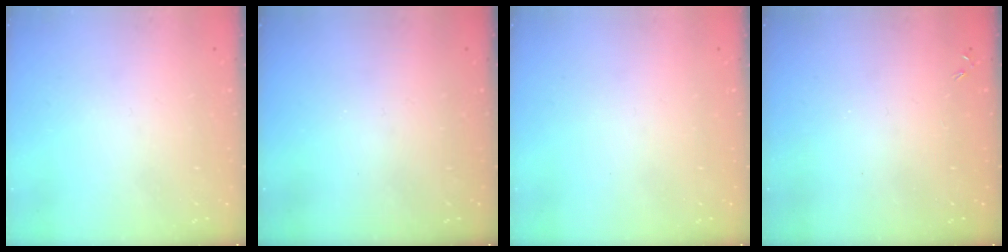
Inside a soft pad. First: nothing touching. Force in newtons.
{"total": 0.0}
{"total": 0.0}
{"total": 0.0}